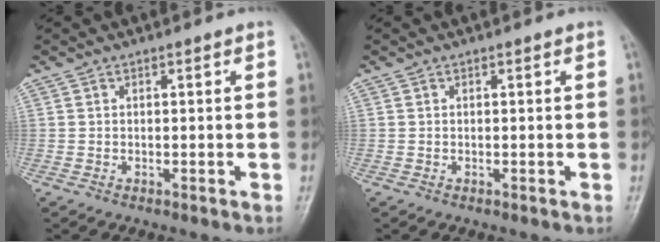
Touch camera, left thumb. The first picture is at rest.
{"total": 0.0}